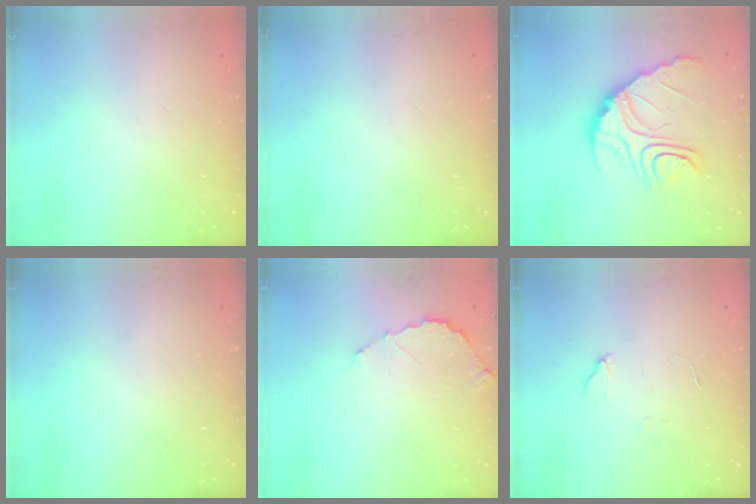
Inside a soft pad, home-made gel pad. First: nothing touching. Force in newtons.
{"total": 0.0}
{"total": 13.4, "press": 13.3, "slide": 1.1}
{"total": 0.0}
{"total": 5.0, "press": 5.0, "slide": 0.3}
{"total": 4.3, "press": 4.3, "slide": 0.5}